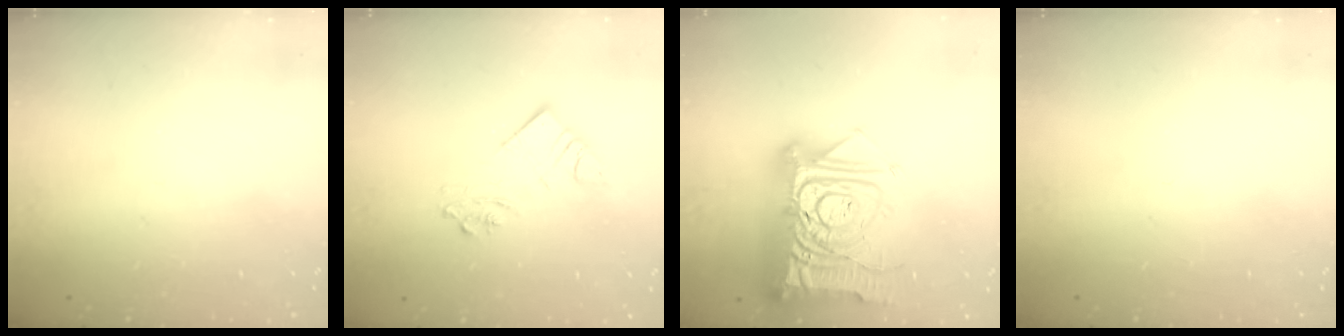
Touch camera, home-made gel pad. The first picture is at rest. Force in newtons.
{"total": 6.1, "press": 6.1, "slide": 0.4}
{"total": 24.5, "press": 24.3, "slide": 2.7}
{"total": 0.0}